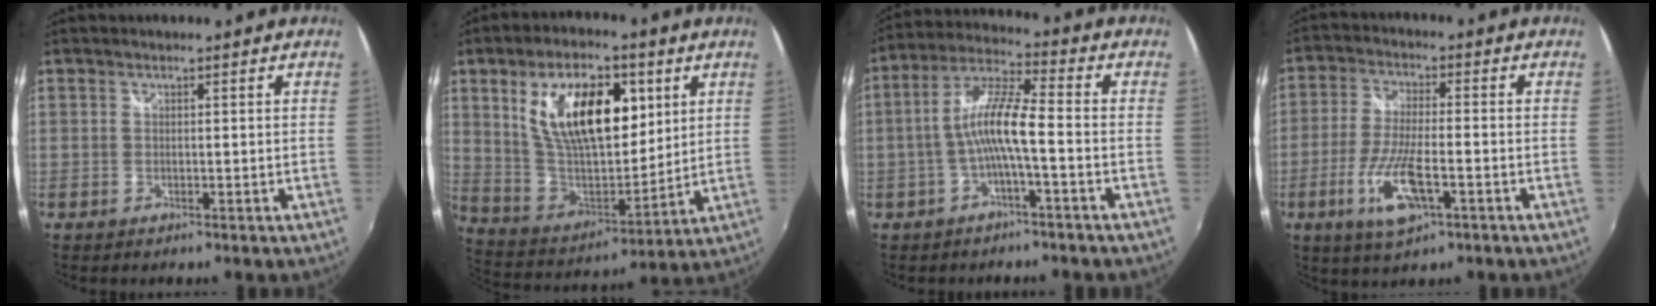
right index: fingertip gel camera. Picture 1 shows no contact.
{"total": 20.6, "force": [7.4, 10.1, 16.4], "torque": [-0.292, 0.005, 0.143]}
{"total": 8.6, "force": [-2.3, 0.9, 8.2], "torque": [-0.182, 0.015, -0.041]}
{"total": 10.7, "force": [-4.3, 3.1, 9.3], "torque": [-0.196, -0.014, -0.080]}